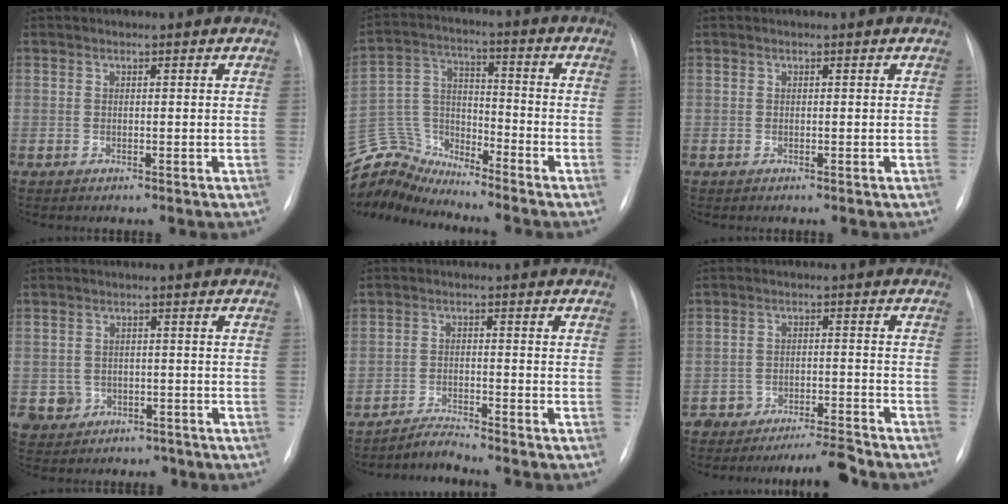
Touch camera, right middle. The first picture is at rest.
{"total": 9.9, "force": [-9.8, 0.5, -1.0], "torque": [0.009, 0.046, -0.194]}
{"total": 0.0}
{"total": 4.4, "force": [-2.0, 3.9, 0.1], "torque": [0.003, 0.014, -0.023]}
{"total": 3.1, "force": [-2.9, -1.0, -0.4], "torque": [0.002, -0.019, -0.052]}
{"total": 5.6, "force": [-5.5, 0.3, 1.1], "torque": [-0.005, 0.000, -0.092]}